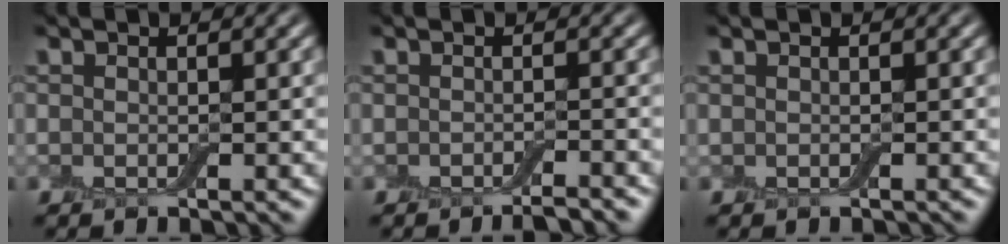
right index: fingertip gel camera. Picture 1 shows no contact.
{"total": 1.7, "force": [-1.4, 0.2, 1.0], "torque": [-0.008, -0.003, -0.023]}
{"total": 0.0}